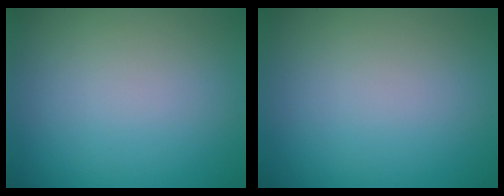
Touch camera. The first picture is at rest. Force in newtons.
{"total": 0.0}